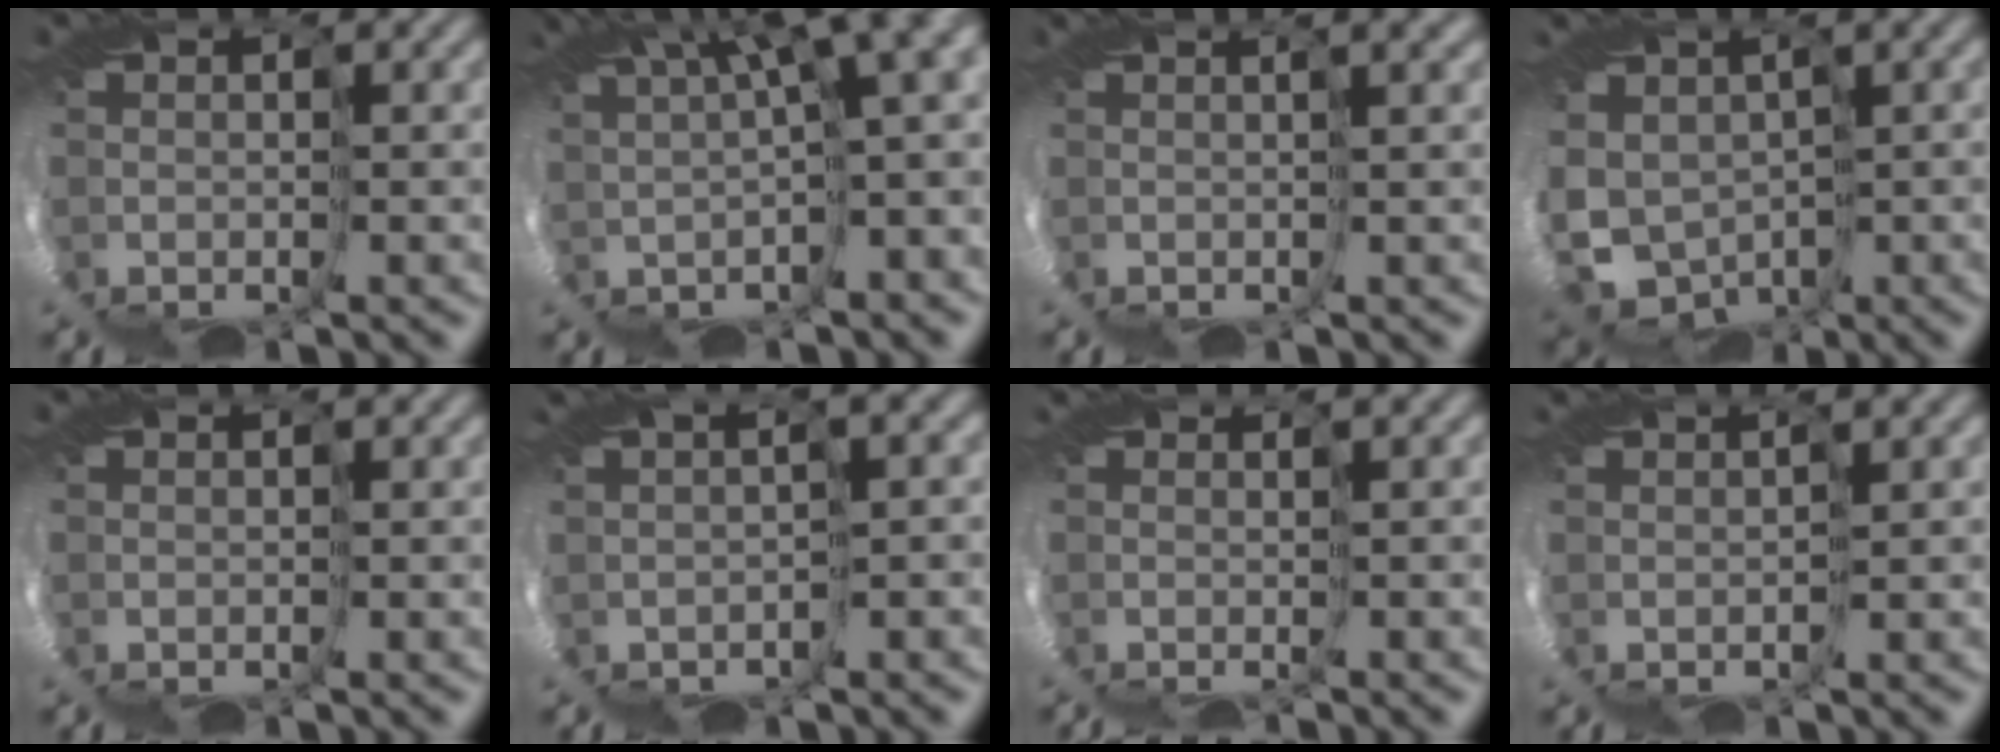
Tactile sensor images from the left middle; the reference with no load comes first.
{"total": 8.4, "force": [4.4, -0.2, 7.1], "torque": [-0.070, 0.016, 0.103]}
{"total": 3.0, "force": [0.1, -2.9, -1.0], "torque": [0.012, -0.004, 0.013]}
{"total": 4.3, "force": [0.0, 4.2, 0.9], "torque": [-0.061, -0.041, -0.011]}
{"total": 0.0}
{"total": 3.1, "force": [-0.2, -2.9, -1.0], "torque": [0.014, -0.007, 0.007]}
{"total": 2.9, "force": [-1.1, -2.5, -1.2], "torque": [0.010, -0.009, -0.001]}
{"total": 3.3, "force": [0.4, -2.7, -1.8], "torque": [0.026, -0.005, 0.013]}